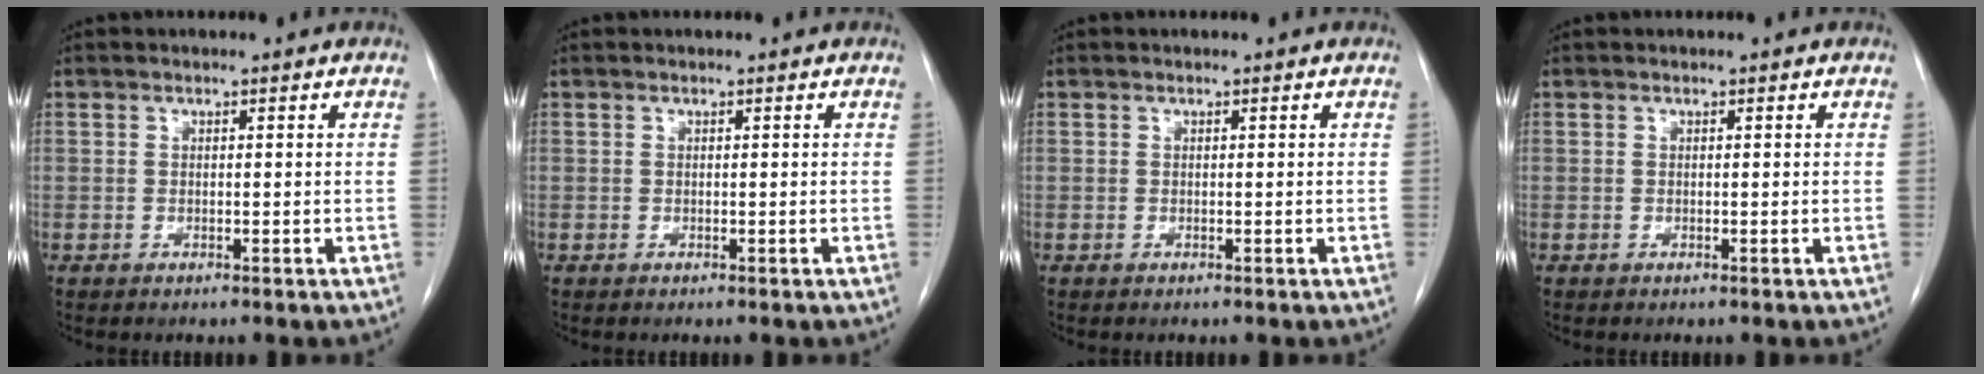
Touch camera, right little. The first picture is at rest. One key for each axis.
{"total": 0.0}
{"total": 0.0}
{"total": 0.0}